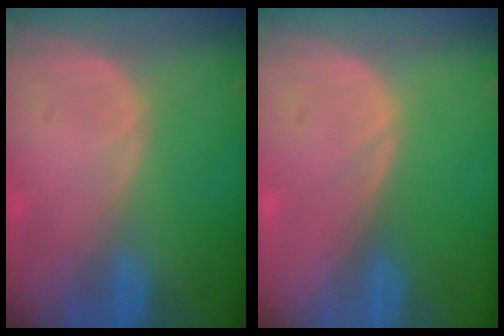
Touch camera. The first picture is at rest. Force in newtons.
{"total": 0.0}